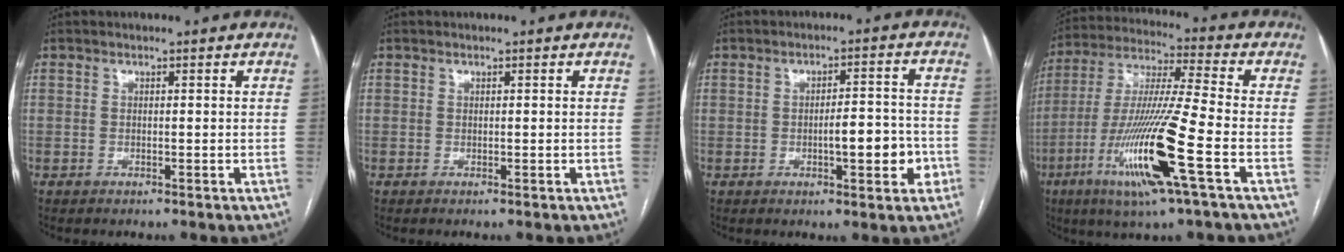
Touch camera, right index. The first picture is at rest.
{"total": 0.0}
{"total": 6.5, "force": [-1.8, 1.8, 6.0], "torque": [-0.085, 0.013, -0.021]}
{"total": 17.7, "force": [-6.8, -0.3, 16.4], "torque": [-0.343, -0.025, -0.131]}